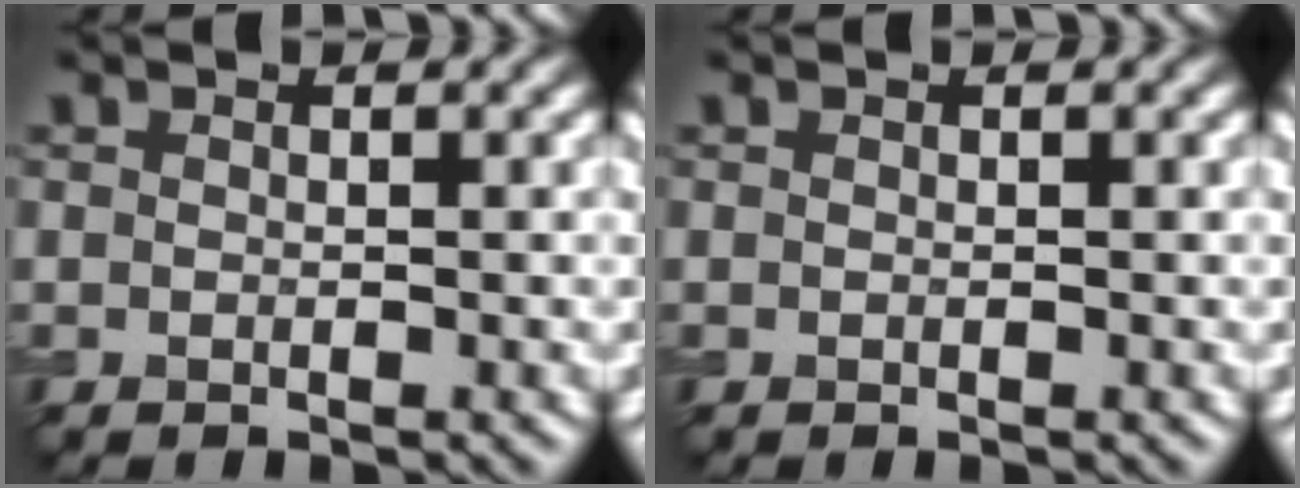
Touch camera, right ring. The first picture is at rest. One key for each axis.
{"total": 0.0}